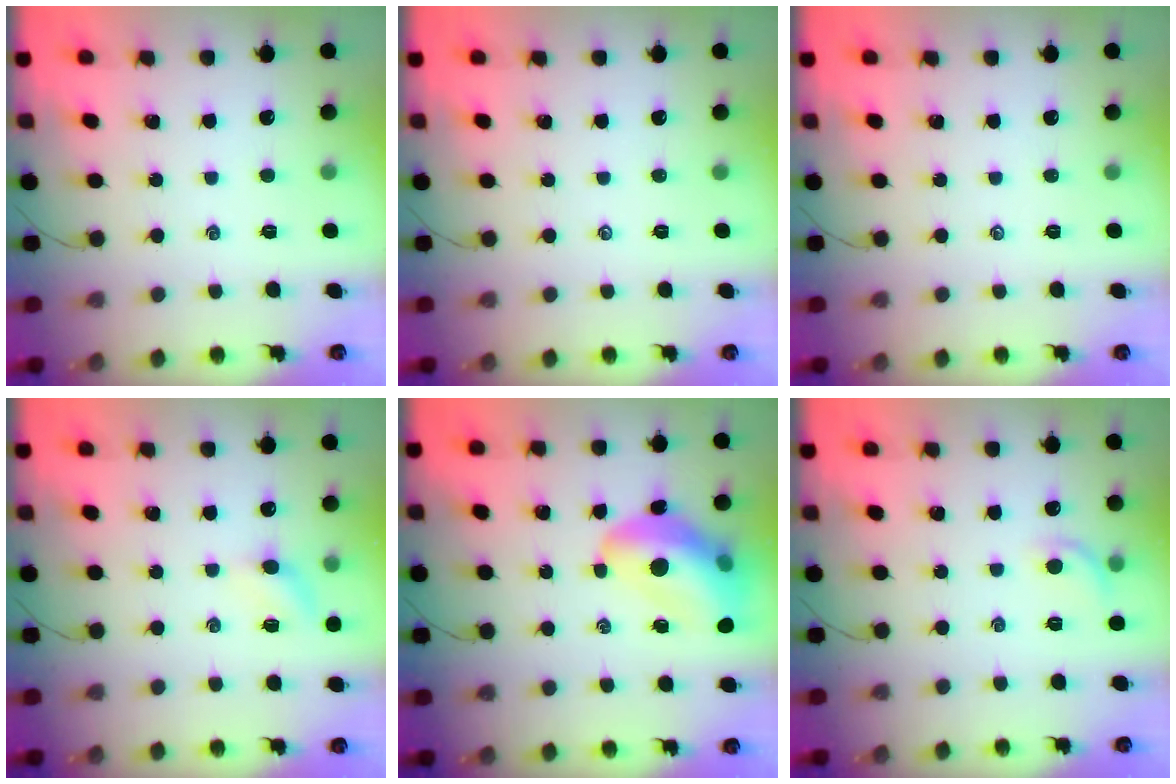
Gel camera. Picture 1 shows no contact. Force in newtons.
{"total": 0.0}
{"total": 0.0}
{"total": 5.3, "press": 5.1, "slide": 1.6}
{"total": 15.9, "press": 15.3, "slide": 4.2}
{"total": 6.1, "press": 6.0, "slide": 1.4}